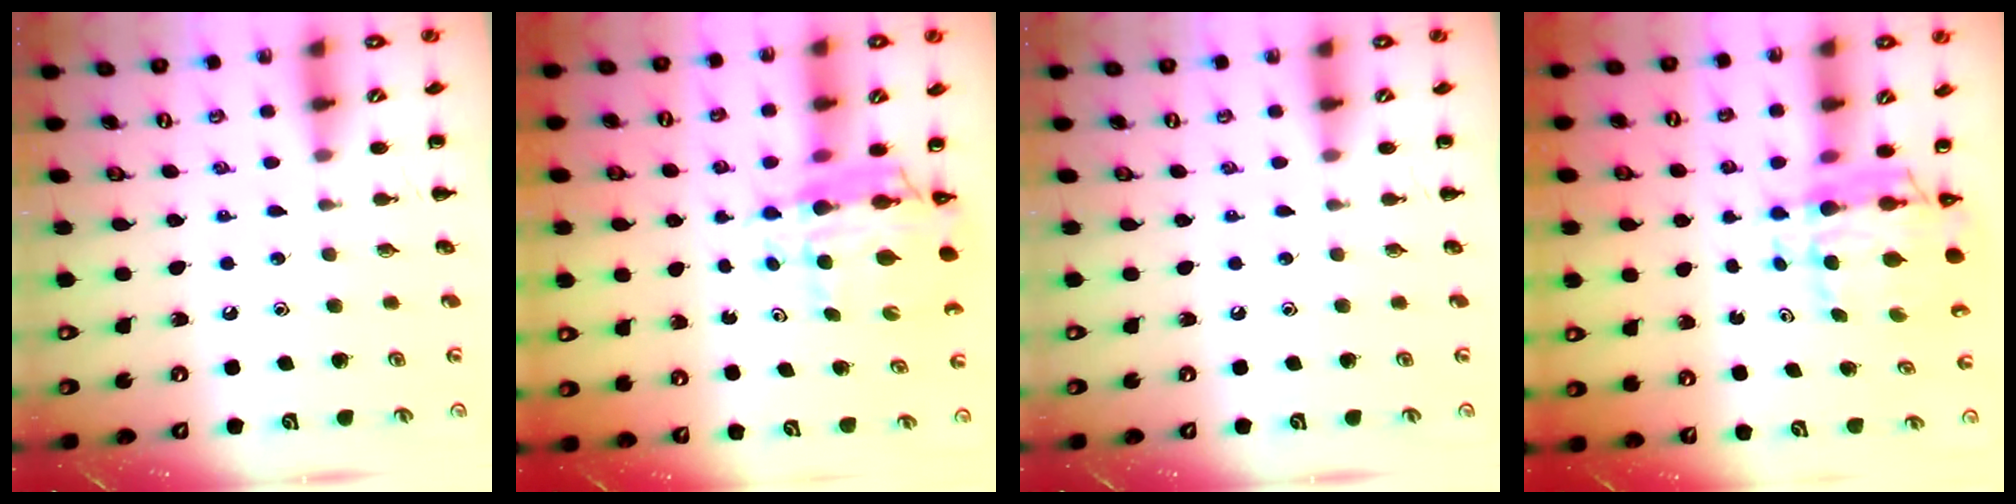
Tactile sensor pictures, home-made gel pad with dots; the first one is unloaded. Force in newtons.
{"total": 8.8, "press": 8.3, "slide": 2.9}
{"total": 0.0}
{"total": 7.5, "press": 7.0, "slide": 2.7}